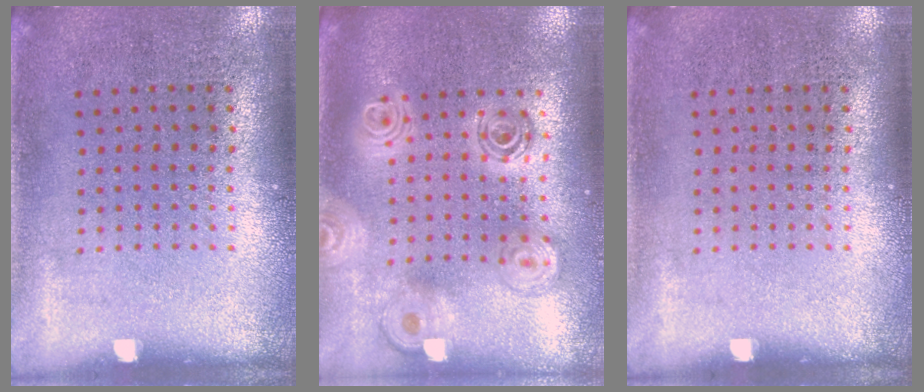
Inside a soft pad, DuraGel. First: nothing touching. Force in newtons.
{"total": 2.1, "press": 1.7, "slide": 1.3}
{"total": 0.0}